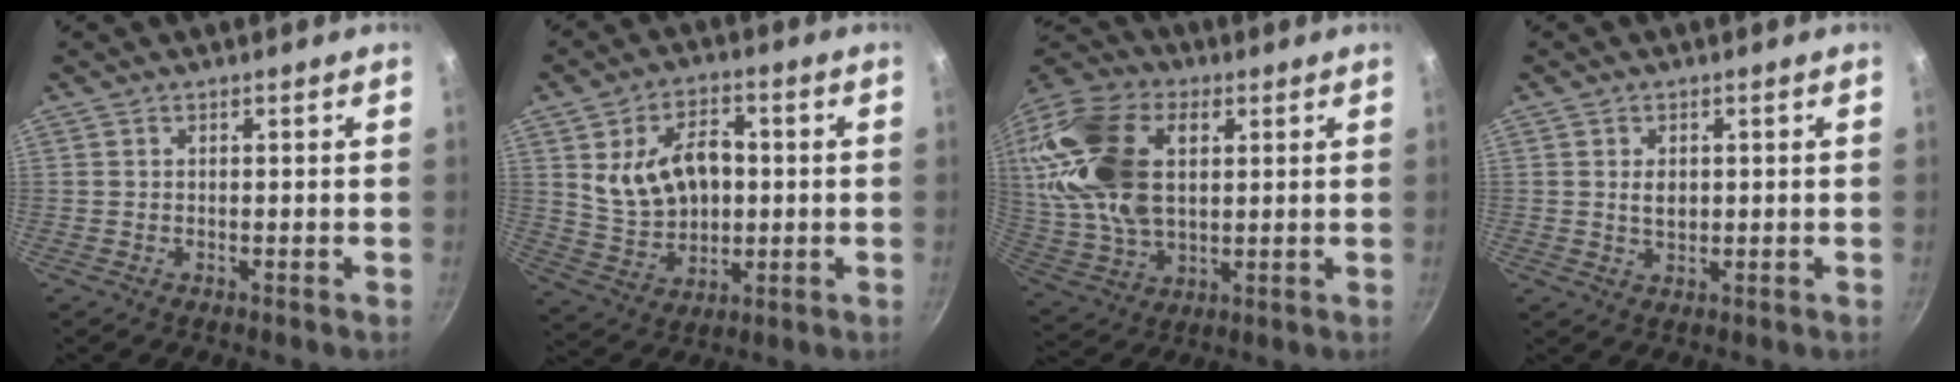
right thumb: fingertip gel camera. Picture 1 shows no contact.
{"total": 13.7, "force": [1.7, 9.2, 9.9], "torque": [-0.144, -0.003, 0.042]}
{"total": 23.7, "force": [5.6, 14.6, 17.8], "torque": [-0.346, 0.003, 0.103]}
{"total": 2.9, "force": [0.4, 2.1, 2.0], "torque": [-0.025, -0.003, 0.010]}